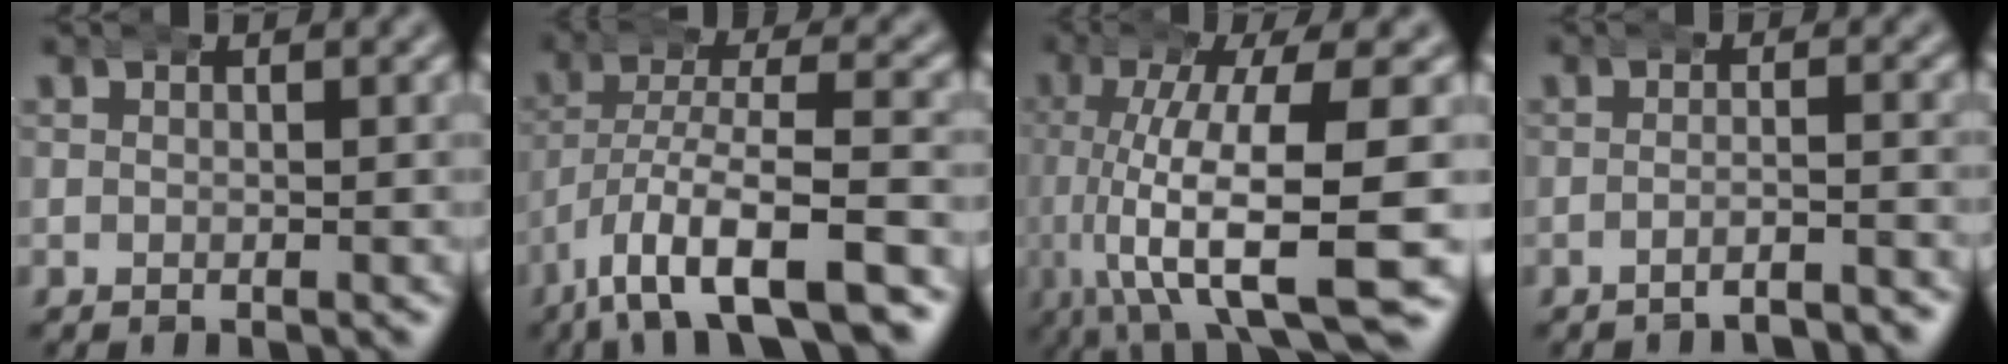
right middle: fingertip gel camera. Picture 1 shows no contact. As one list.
[{"total": 8.6, "force": [-5.6, 3.1, 5.7], "torque": [-0.128, -0.031, -0.071]}, {"total": 12.0, "force": [-3.8, 4.8, 10.3], "torque": [-0.187, -0.028, -0.039]}, {"total": 3.3, "force": [-3.1, 0.1, 1.3], "torque": [-0.023, -0.010, -0.049]}]